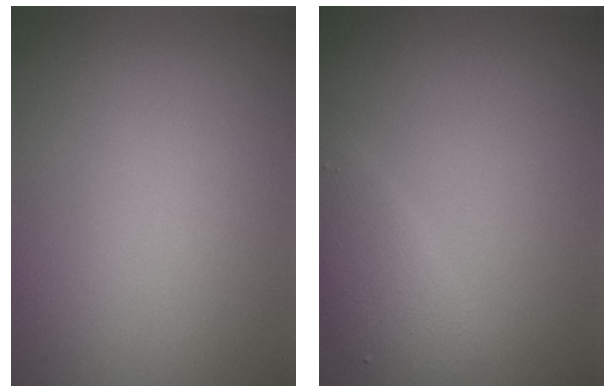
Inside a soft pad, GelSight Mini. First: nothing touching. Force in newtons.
{"total": 2.0, "press": 2.0, "slide": 0.1}